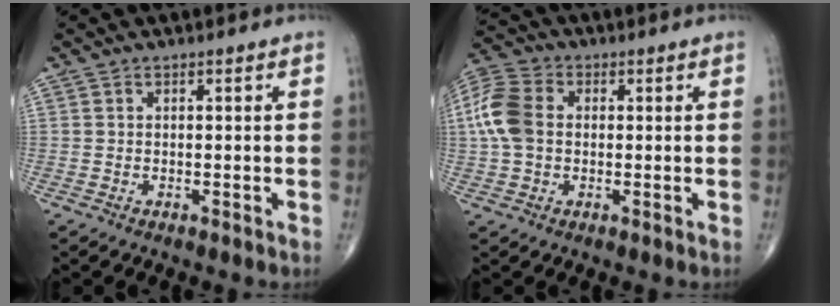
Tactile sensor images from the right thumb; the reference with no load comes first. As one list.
[{"total": 9.7, "force": [0.6, 7.0, 6.7], "torque": [-0.152, 0.022, 0.005]}]